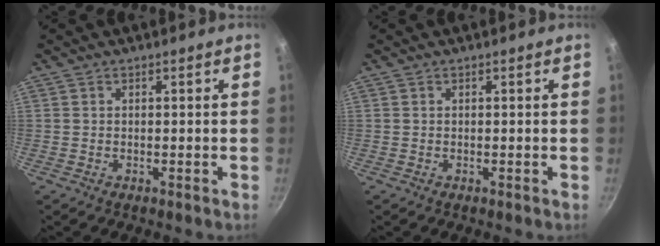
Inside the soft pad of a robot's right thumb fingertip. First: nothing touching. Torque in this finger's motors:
{"motor_torque": [-0.14, 0.14, -0.33, -0.06, 0.00]}